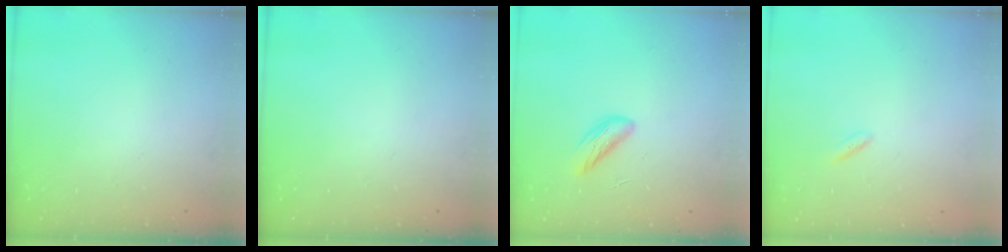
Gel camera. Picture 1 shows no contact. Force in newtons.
{"total": 0.0}
{"total": 5.0, "press": 5.0, "slide": 0.4}
{"total": 2.0, "press": 1.7, "slide": 0.9}